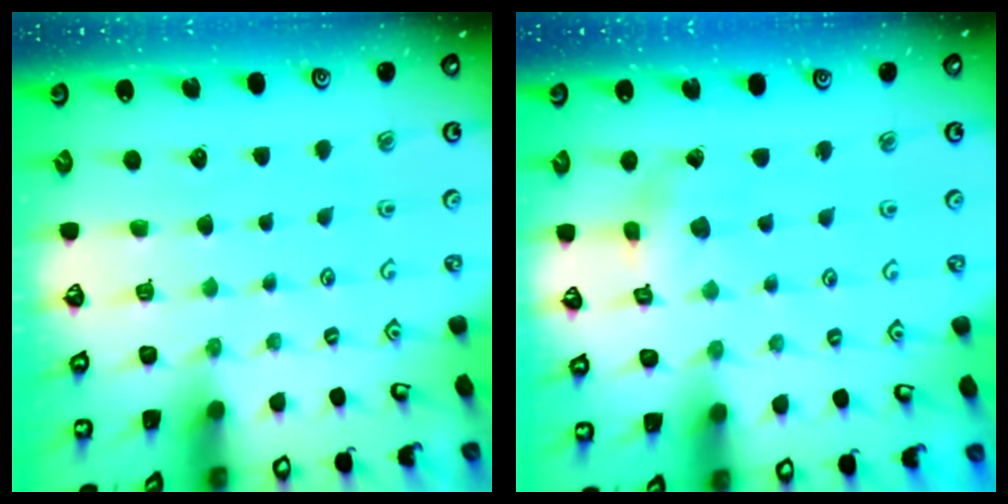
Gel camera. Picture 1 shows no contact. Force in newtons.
{"total": 2.9, "press": 2.9, "slide": 0.2}